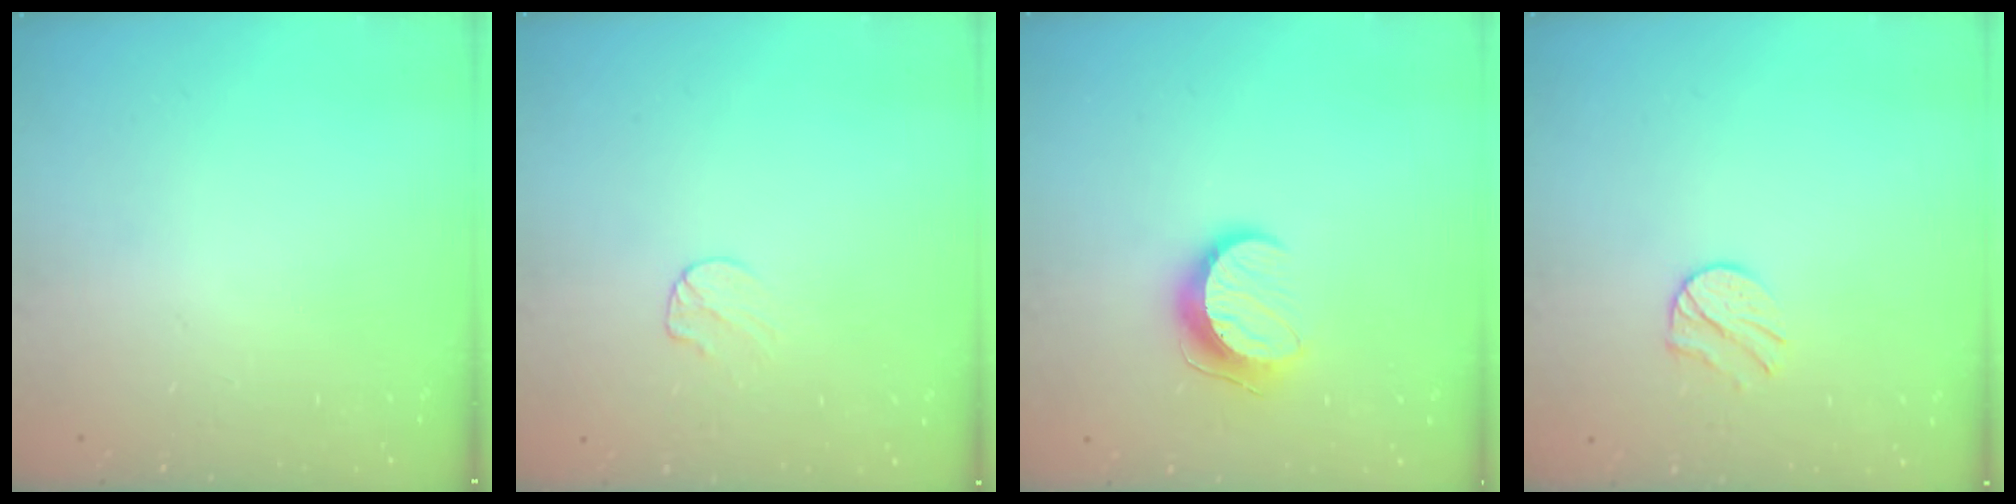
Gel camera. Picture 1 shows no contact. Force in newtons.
{"total": 5.0, "press": 5.0, "slide": 0.5}
{"total": 9.7, "press": 9.7, "slide": 0.2}
{"total": 7.9, "press": 7.8, "slide": 0.6}